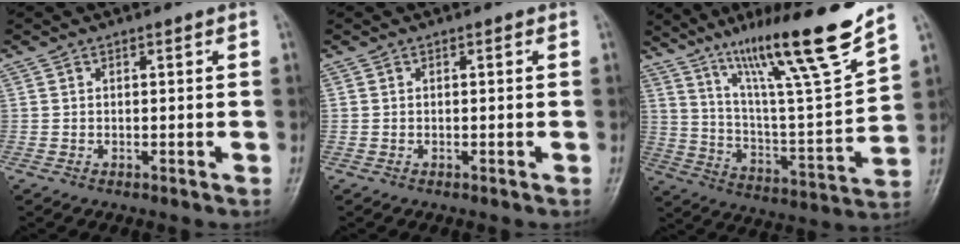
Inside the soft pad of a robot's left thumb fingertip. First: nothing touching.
{"total": 0.0}
{"total": 20.8, "force": [14.9, 0.5, 14.6], "torque": [-0.207, -0.077, 0.257]}